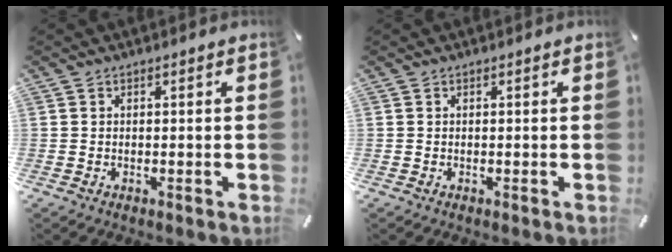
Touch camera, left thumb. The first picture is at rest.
{"total": 0.0}